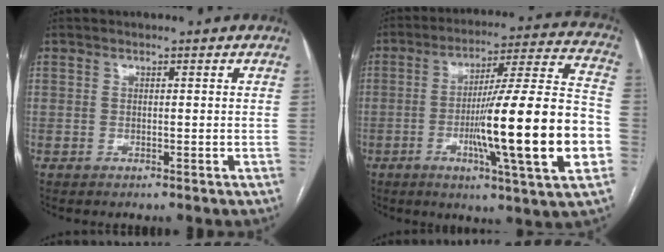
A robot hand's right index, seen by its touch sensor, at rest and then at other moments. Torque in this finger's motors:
{"motor_torque": [2.14, 0.00, 1.05, 0.21]}